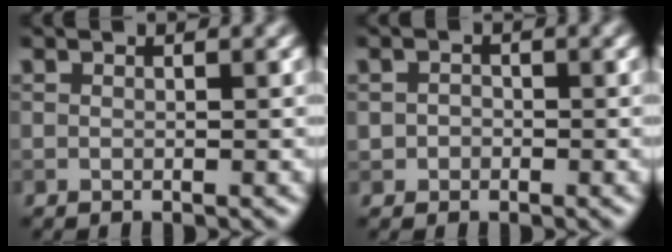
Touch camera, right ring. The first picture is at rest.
{"total": 1.1, "force": [-0.2, 1.0, 0.3], "torque": [0.003, -0.001, -0.006]}